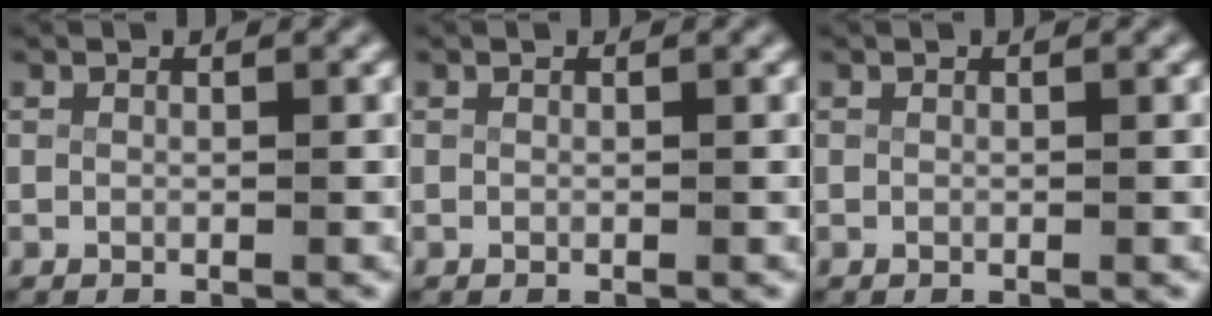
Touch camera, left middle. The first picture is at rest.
{"total": 0.0}
{"total": 0.0}